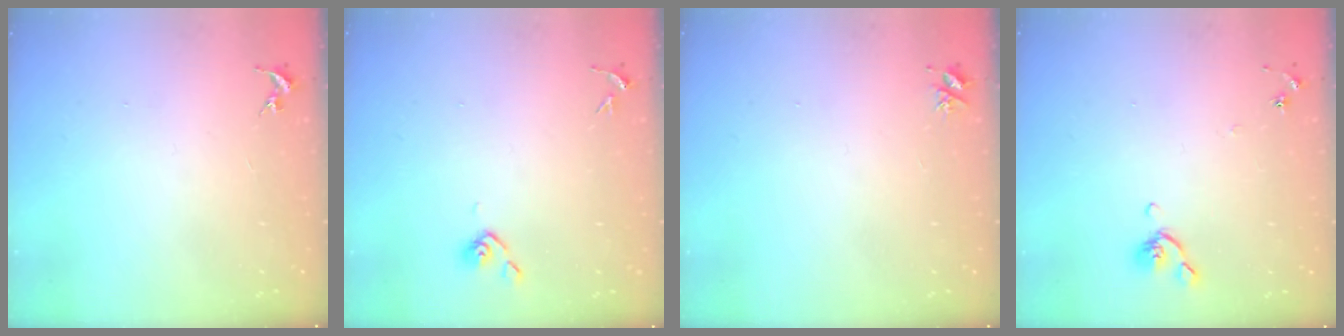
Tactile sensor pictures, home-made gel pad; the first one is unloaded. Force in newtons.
{"total": 4.3, "press": 4.2, "slide": 0.9}
{"total": 3.5, "press": 3.4, "slide": 0.5}
{"total": 5.3, "press": 5.2, "slide": 1.2}